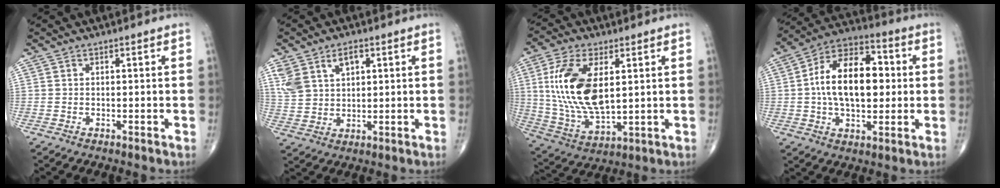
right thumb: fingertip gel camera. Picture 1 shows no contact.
{"total": 8.0, "force": [3.6, 5.0, 5.1], "torque": [-0.089, -0.005, 0.077]}
{"total": 17.2, "force": [3.5, 8.5, 14.5], "torque": [-0.290, -0.016, 0.076]}
{"total": 17.4, "force": [1.2, 9.9, 14.2], "torque": [-0.220, 0.025, 0.013]}